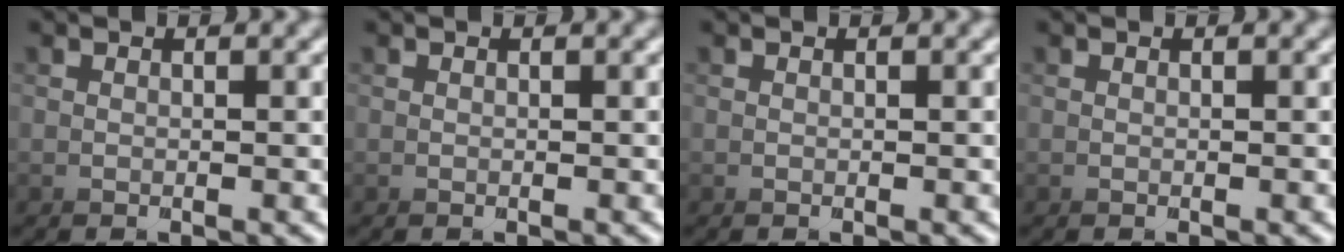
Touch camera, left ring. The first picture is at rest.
{"total": 0.0}
{"total": 0.0}
{"total": 0.0}